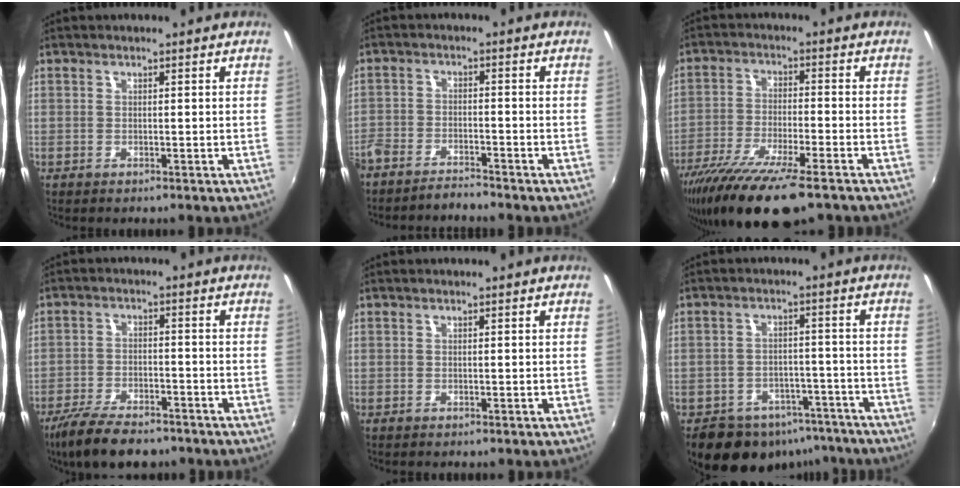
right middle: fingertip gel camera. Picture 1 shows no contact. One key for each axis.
{"total": 6.3, "fx": -5.8, "fy": 1.5, "fz": 2.0, "tx": -0.062, "ty": -0.012, "tz": -0.106}
{"total": 16.5, "fx": -12.3, "fy": 2.8, "fz": 10.6, "tx": -0.215, "ty": -0.052, "tz": -0.215}
{"total": 11.5, "fx": -9.0, "fy": 3.8, "fz": 6.1, "tx": -0.144, "ty": -0.026, "tz": -0.156}
{"total": 0.0}
{"total": 14.6, "fx": -10.8, "fy": 8.5, "fz": 5.1, "tx": -0.112, "ty": 0.014, "tz": -0.130}